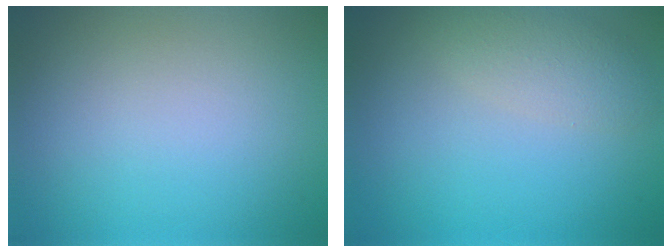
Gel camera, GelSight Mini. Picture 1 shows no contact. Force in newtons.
{"total": 2.7, "press": 2.7, "slide": 0.2}